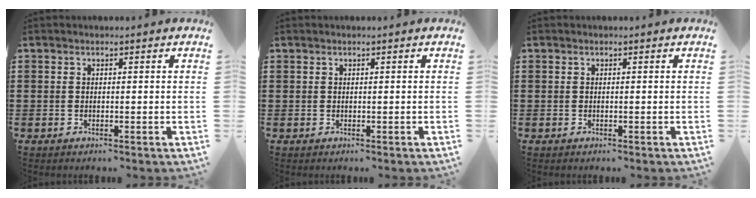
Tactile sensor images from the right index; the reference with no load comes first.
{"total": 0.0}
{"total": 0.0}